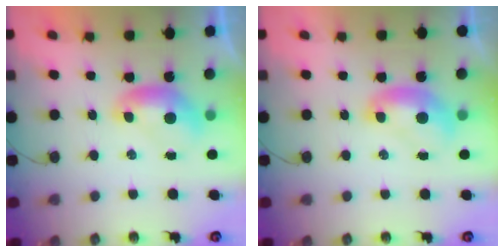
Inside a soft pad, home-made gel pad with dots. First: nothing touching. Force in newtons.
{"total": 1.5, "press": 1.5, "slide": 0.1}